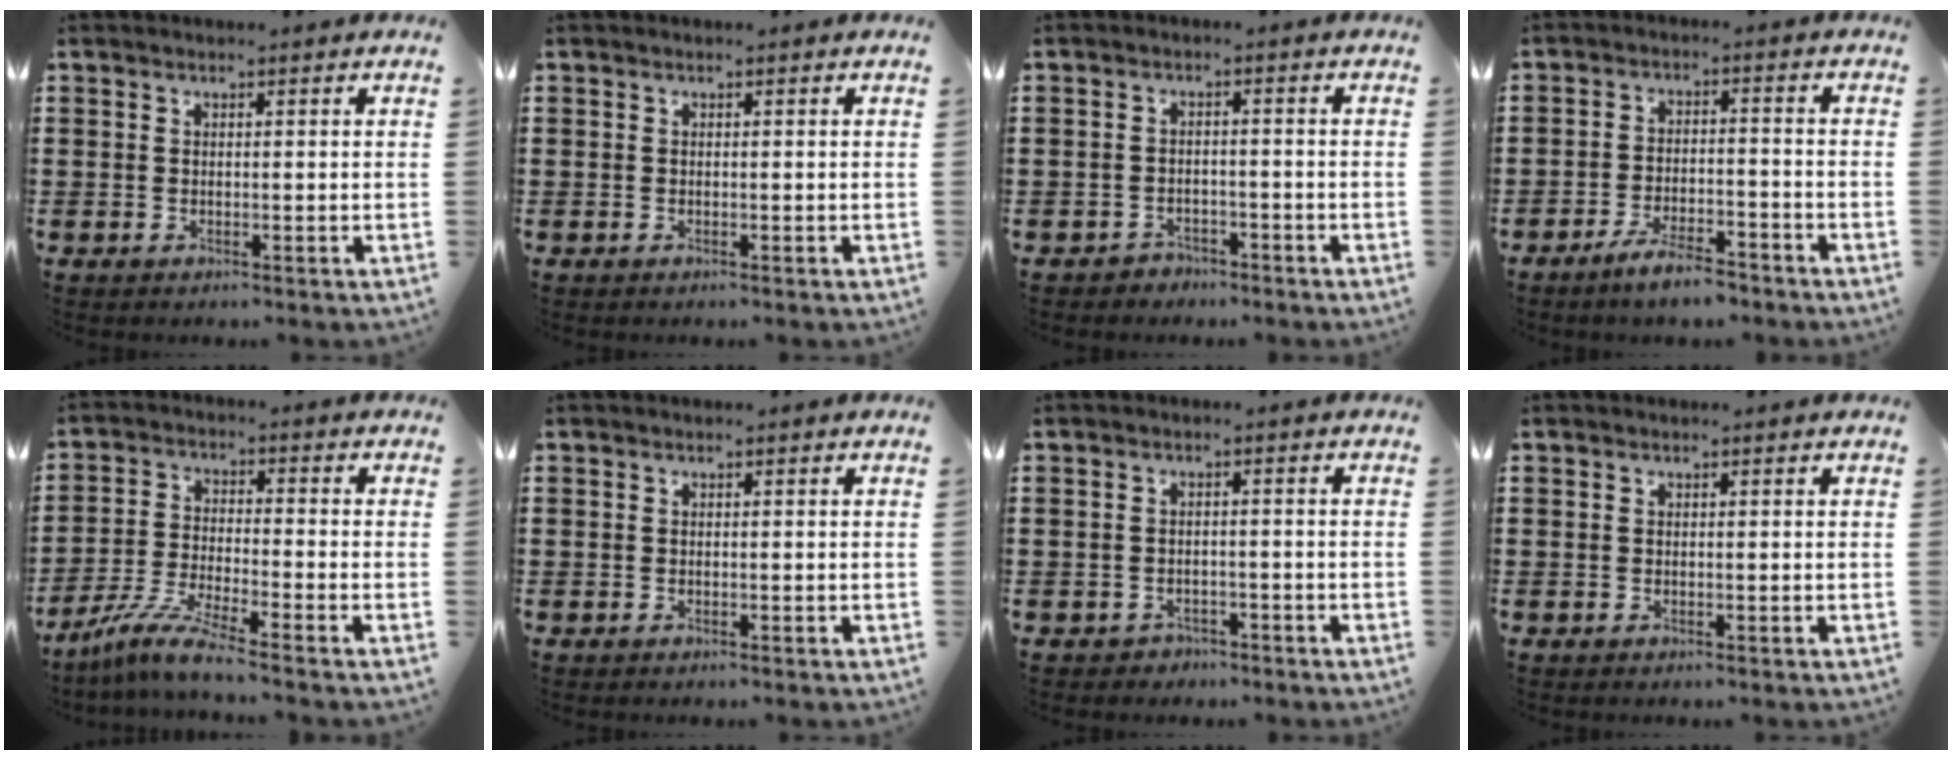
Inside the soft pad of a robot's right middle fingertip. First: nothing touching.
{"total": 0.0}
{"total": 1.9, "force": [-1.8, 0.6, -0.1], "torque": [-0.008, 0.002, -0.040]}
{"total": 5.0, "force": [-4.4, 0.7, 2.4], "torque": [-0.053, -0.001, -0.085]}
{"total": 6.4, "force": [-5.4, -0.3, 3.3], "torque": [-0.081, -0.020, -0.109]}
{"total": 0.0}
{"total": 1.3, "force": [-1.2, 0.6, 0.0], "torque": [-0.008, -0.001, -0.028]}
{"total": 0.0}